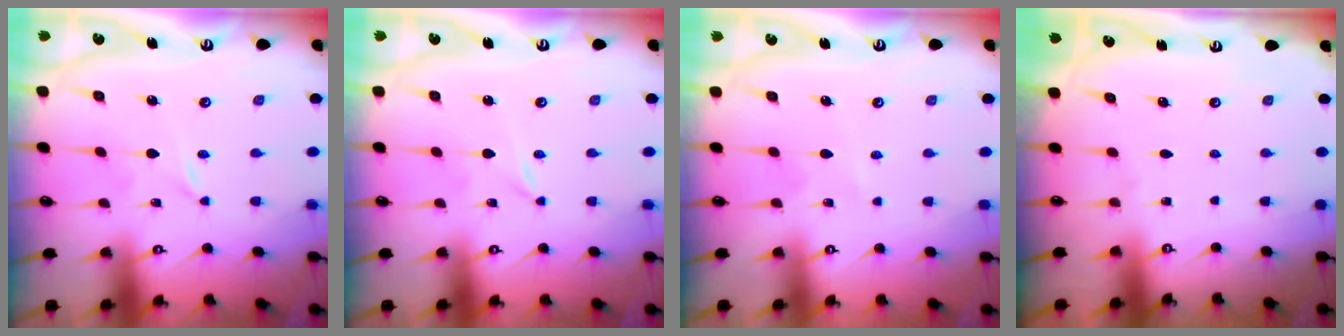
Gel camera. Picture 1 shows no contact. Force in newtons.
{"total": 0.0}
{"total": 2.2, "press": 2.1, "slide": 0.3}
{"total": 0.0}